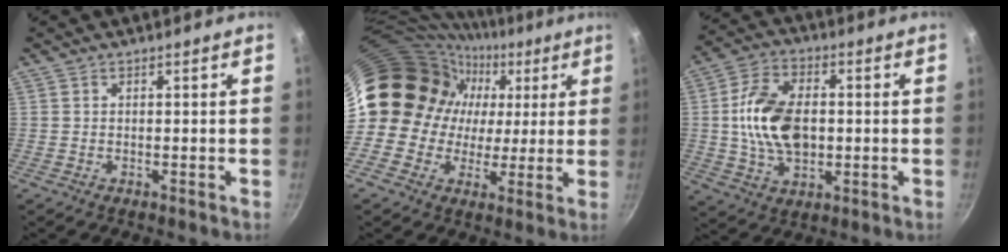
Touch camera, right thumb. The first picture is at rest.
{"total": 17.8, "force": [3.9, 16.2, 6.3], "torque": [-0.054, 0.025, 0.057]}
{"total": 14.2, "force": [0.3, 9.2, 10.9], "torque": [-0.181, 0.013, 0.001]}